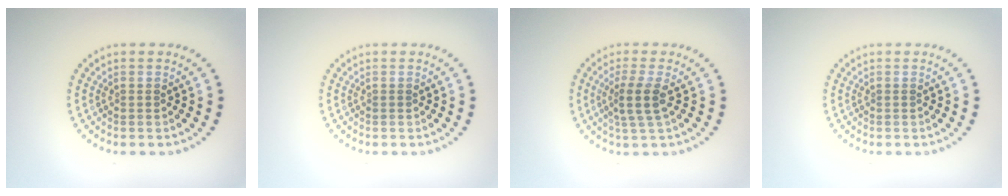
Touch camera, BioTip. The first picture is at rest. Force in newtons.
{"total": 0.0}
{"total": 2.5, "press": 2.0, "slide": 1.6}
{"total": 0.0}